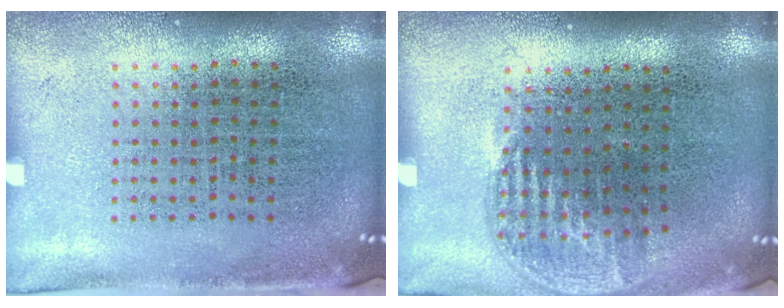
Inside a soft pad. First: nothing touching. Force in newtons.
{"total": 1.1, "press": 1.0, "slide": 0.6}